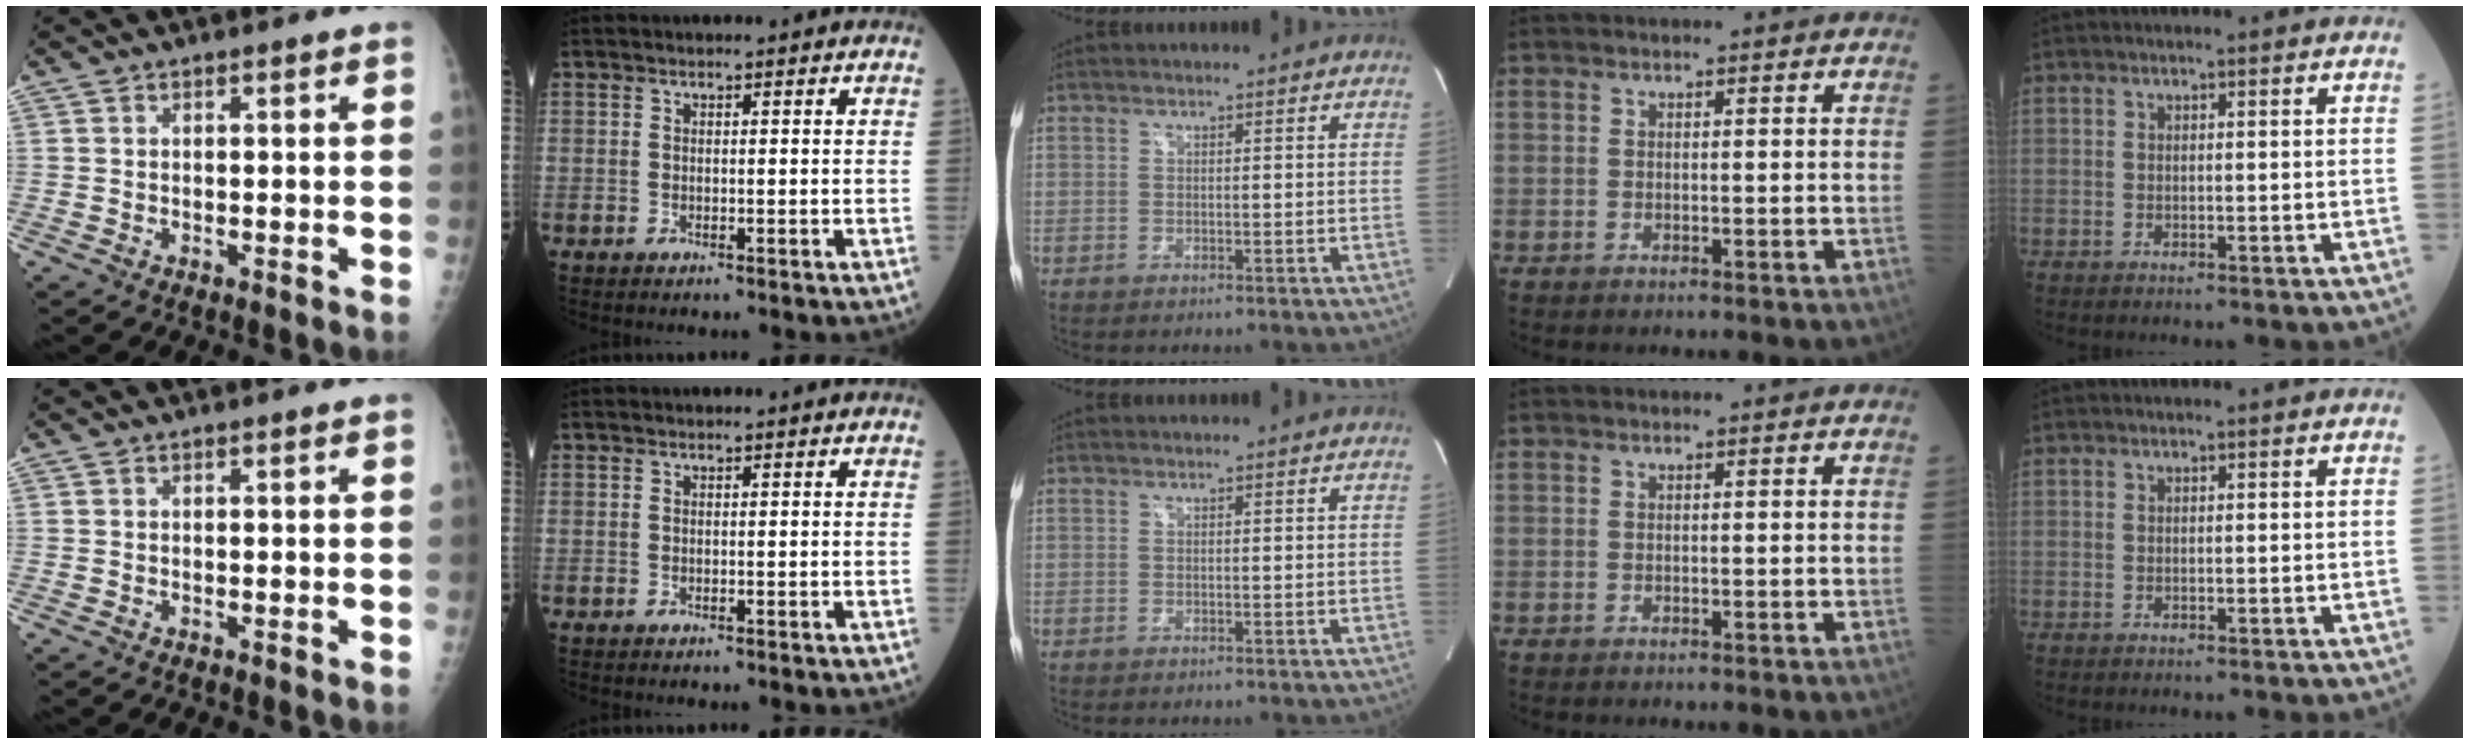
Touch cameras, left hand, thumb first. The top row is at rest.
{}